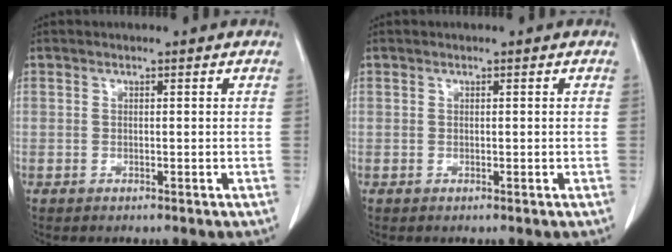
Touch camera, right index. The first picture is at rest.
{"total": 0.0}